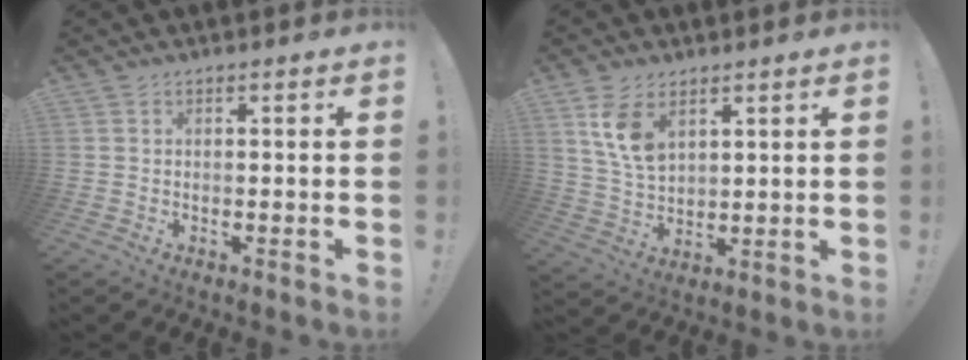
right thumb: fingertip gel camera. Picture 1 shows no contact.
{"total": 9.5, "force": [5.1, 5.4, 5.9], "torque": [-0.112, -0.017, 0.097]}